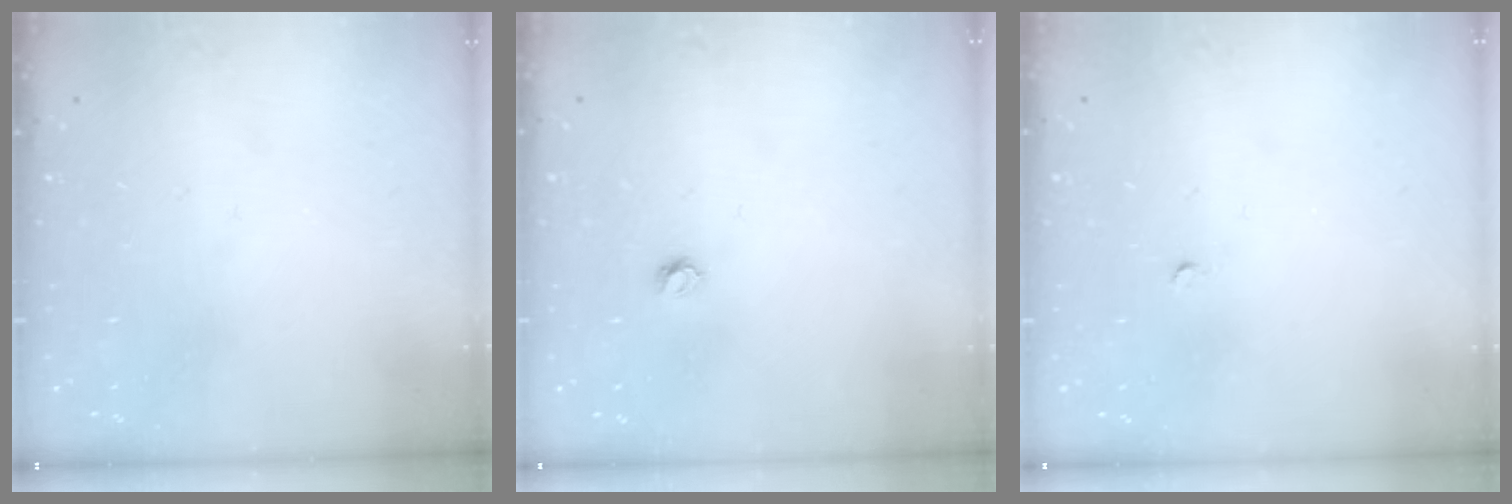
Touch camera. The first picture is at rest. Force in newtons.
{"total": 3.7, "press": 3.6, "slide": 0.4}
{"total": 2.0, "press": 2.0, "slide": 0.3}